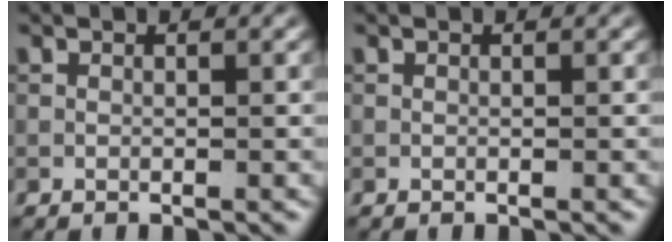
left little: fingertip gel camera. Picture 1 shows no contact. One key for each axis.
{"total": 0.0}